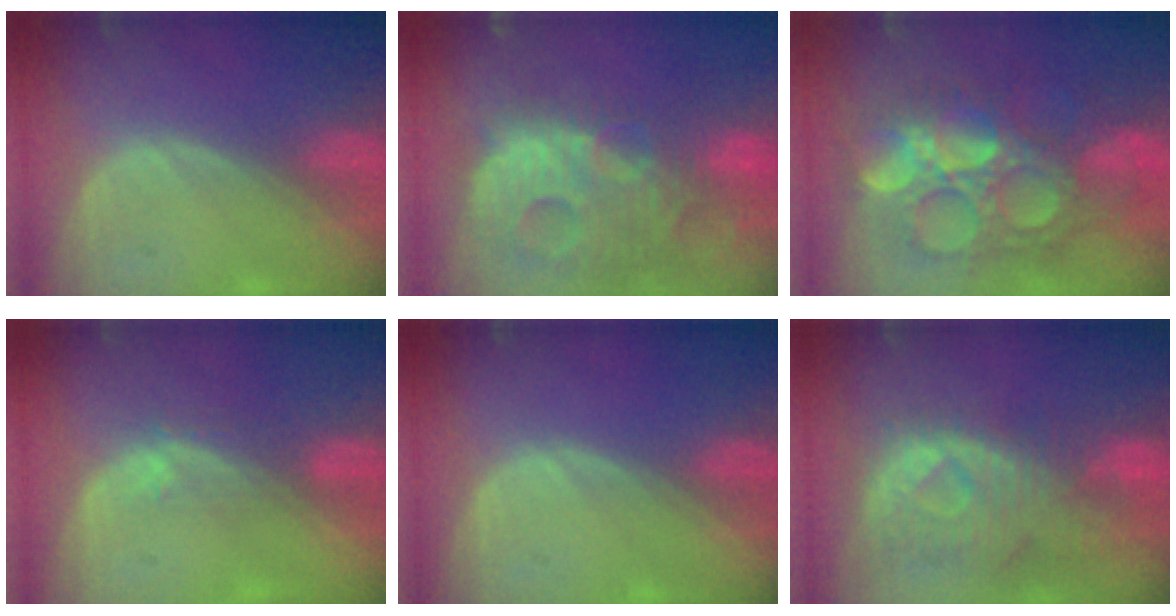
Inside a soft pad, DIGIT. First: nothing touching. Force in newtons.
{"total": 14.2, "press": 12.3, "slide": 7.2}
{"total": 13.6, "press": 13.5, "slide": 1.5}
{"total": 2.9, "press": 2.4, "slide": 1.7}
{"total": 0.0}
{"total": 11.1, "press": 9.7, "slide": 5.5}